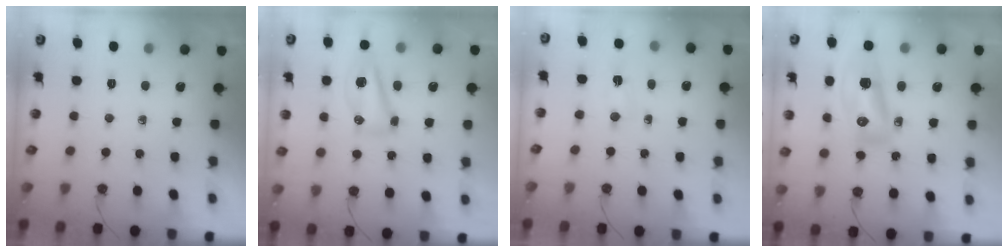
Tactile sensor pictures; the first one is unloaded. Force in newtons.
{"total": 13.3, "press": 11.6, "slide": 6.6}
{"total": 2.1, "press": 1.8, "slide": 1.0}
{"total": 13.5, "press": 13.4, "slide": 1.8}